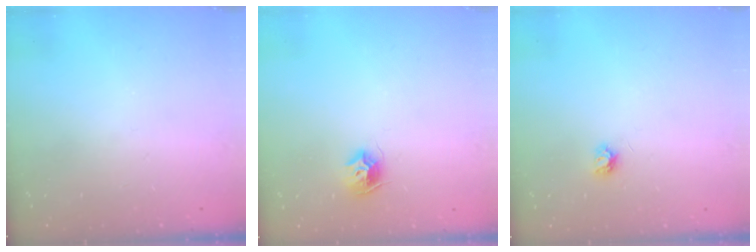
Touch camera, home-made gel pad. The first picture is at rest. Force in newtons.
{"total": 8.0, "press": 7.9, "slide": 0.5}
{"total": 3.8, "press": 3.8, "slide": 0.4}